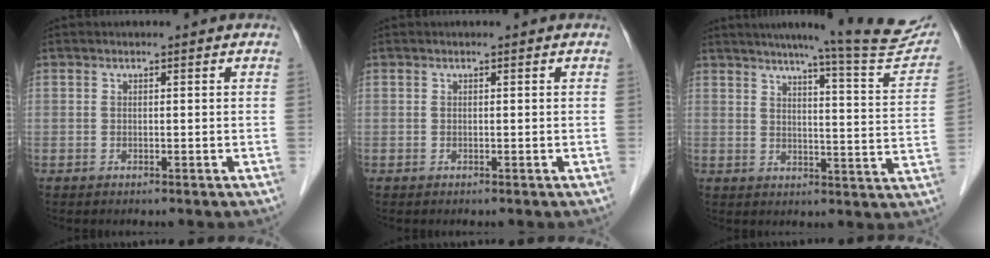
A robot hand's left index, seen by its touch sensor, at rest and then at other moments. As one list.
[{"total": 0.0}, {"total": 17.7, "force": [15.9, -0.3, 7.8], "torque": [-0.102, -0.059, 0.187]}]